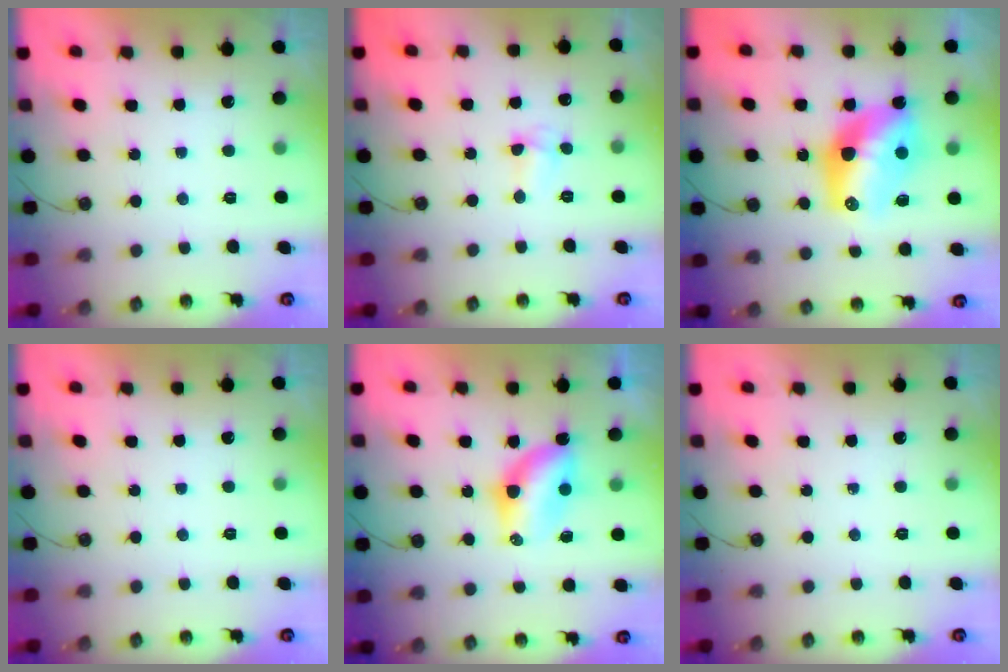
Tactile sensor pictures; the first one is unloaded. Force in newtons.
{"total": 3.2, "press": 3.1, "slide": 0.7}
{"total": 14.7, "press": 14.7, "slide": 1.0}
{"total": 0.0}
{"total": 7.1, "press": 6.9, "slide": 1.6}
{"total": 0.0}